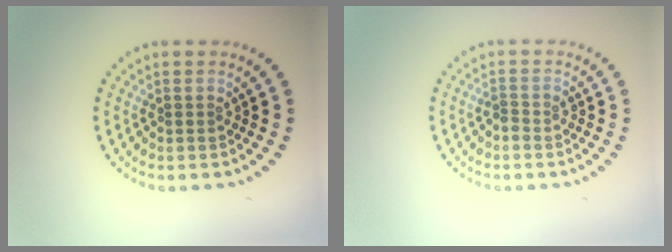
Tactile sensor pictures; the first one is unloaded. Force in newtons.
{"total": 1.1, "press": 0.8, "slide": 0.7}